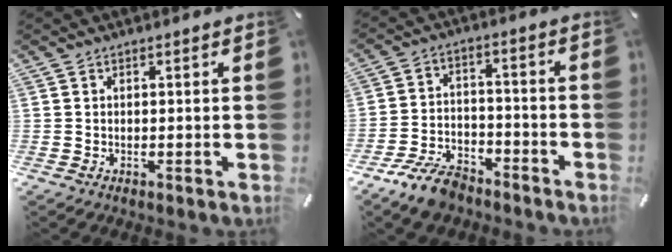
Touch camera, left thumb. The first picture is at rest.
{"total": 9.5, "force": [-7.2, 4.6, 4.0], "torque": [-0.078, 0.043, -0.137]}